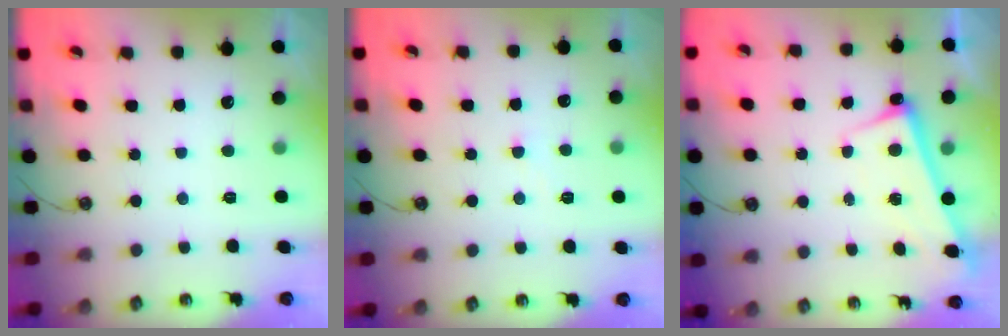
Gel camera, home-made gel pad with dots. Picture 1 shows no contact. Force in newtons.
{"total": 3.7, "press": 3.6, "slide": 0.3}
{"total": 2.8, "press": 2.8, "slide": 0.5}